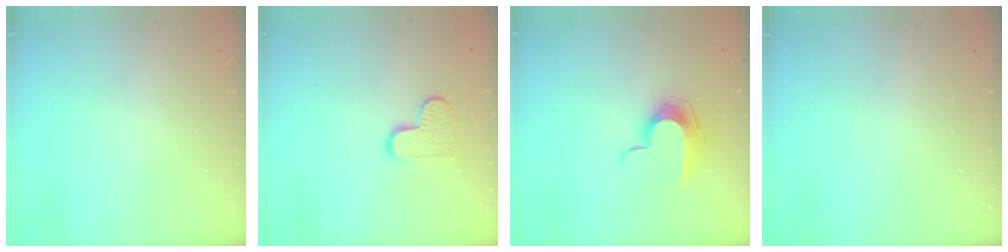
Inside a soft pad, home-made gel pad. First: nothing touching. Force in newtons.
{"total": 8.9, "press": 8.9, "slide": 0.4}
{"total": 9.9, "press": 9.9, "slide": 0.2}
{"total": 0.0}